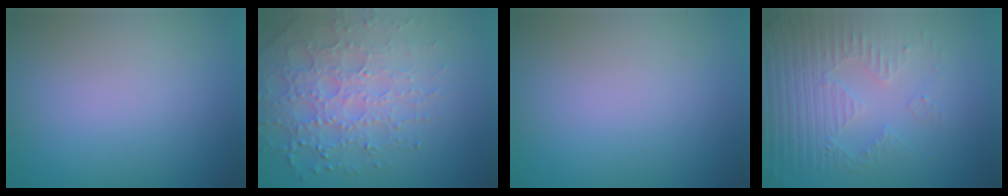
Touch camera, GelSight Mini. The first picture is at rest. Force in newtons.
{"total": 6.4, "press": 4.9, "slide": 4.2}
{"total": 0.0}
{"total": 5.3, "press": 3.5, "slide": 4.1}